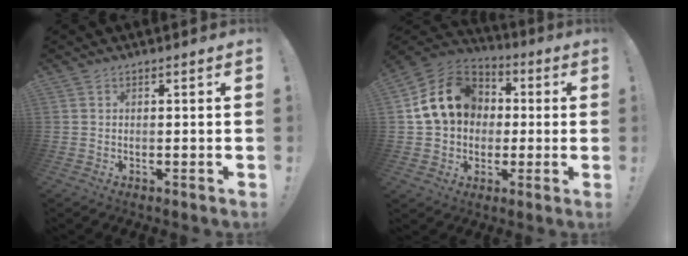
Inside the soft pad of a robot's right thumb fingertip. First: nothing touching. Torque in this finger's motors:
{"motor_torque": [0.53, 0.52, 0.53, -0.12, 0.34]}